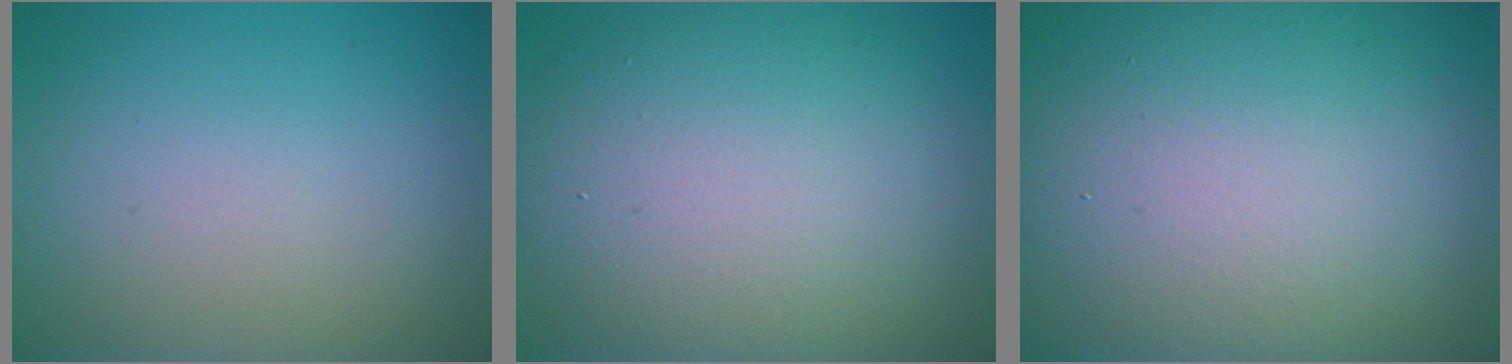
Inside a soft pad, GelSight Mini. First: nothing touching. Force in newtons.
{"total": 13.5, "press": 13.5, "slide": 1.1}
{"total": 27.6, "press": 27.6, "slide": 1.2}